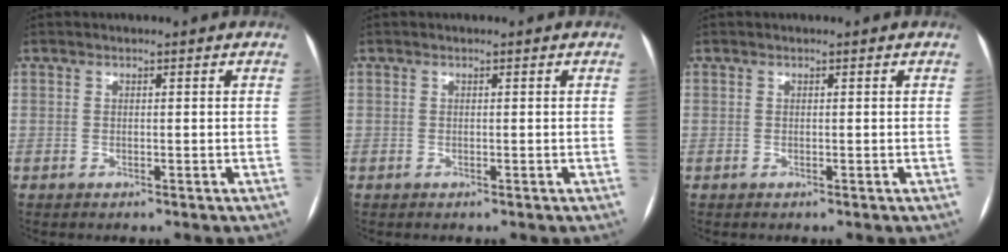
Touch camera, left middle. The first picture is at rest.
{"total": 0.0}
{"total": 0.0}